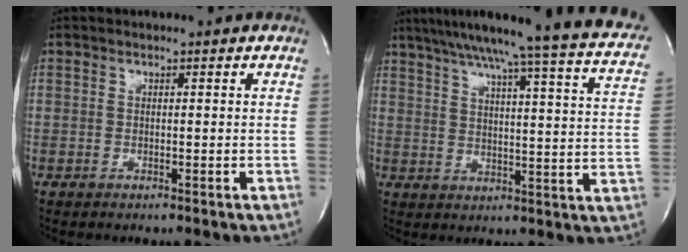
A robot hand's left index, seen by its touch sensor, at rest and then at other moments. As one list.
[{"total": 25.7, "force": [21.4, 0.4, 14.2], "torque": [-0.216, -0.030, 0.264]}]